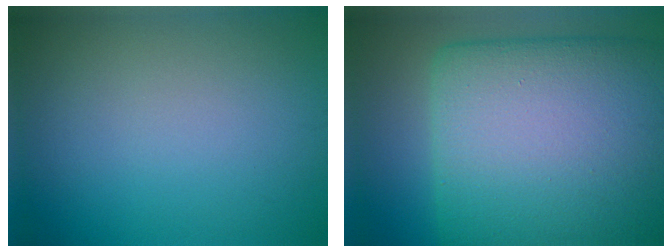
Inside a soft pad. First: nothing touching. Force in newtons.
{"total": 22.3, "press": 22.3, "slide": 0.8}